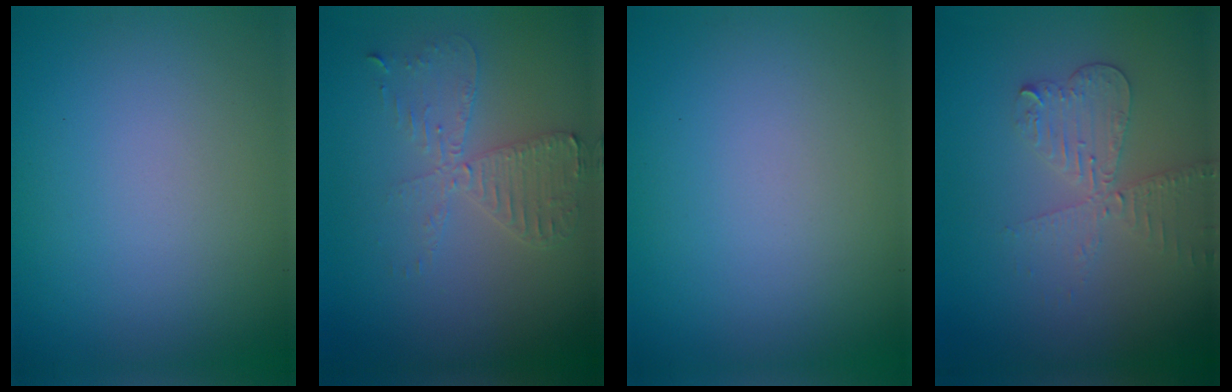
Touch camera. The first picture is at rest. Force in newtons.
{"total": 3.3, "press": 2.8, "slide": 1.7}
{"total": 0.0}
{"total": 3.5, "press": 3.0, "slide": 1.9}